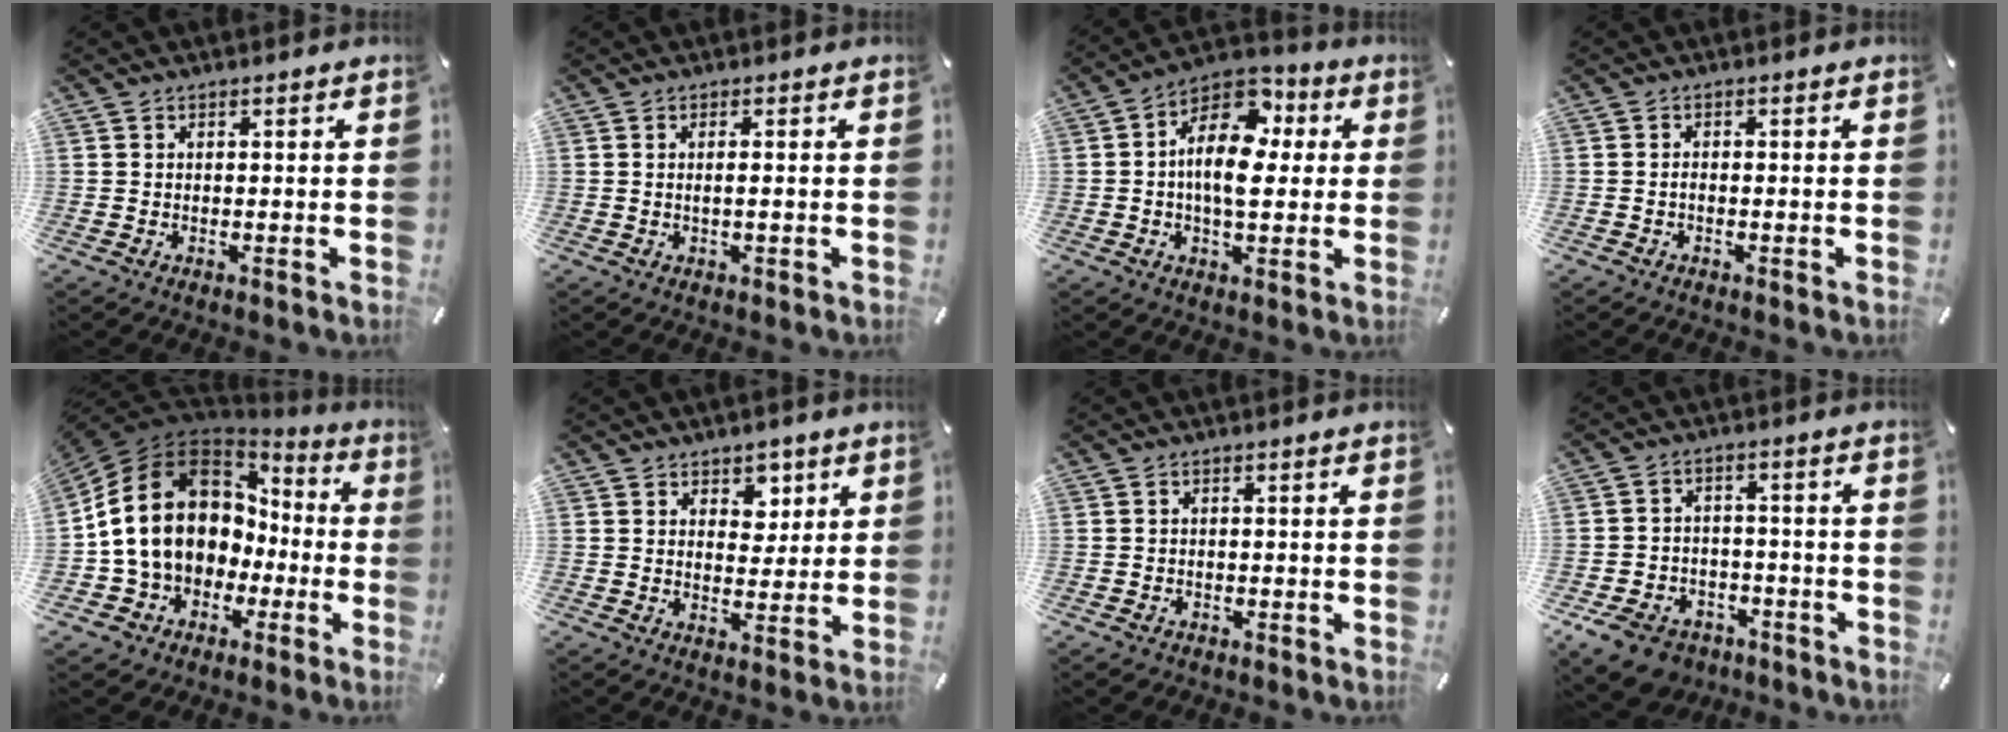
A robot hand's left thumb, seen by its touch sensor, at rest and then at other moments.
{"total": 1.5, "force": [0.0, 0.1, 1.5], "torque": [-0.028, -0.006, 0.000]}
{"total": 14.0, "force": [1.9, 9.0, 10.5], "torque": [-0.177, -0.017, 0.035]}
{"total": 0.9, "force": [-0.6, 0.3, 0.6], "torque": [-0.015, -0.002, -0.011]}
{"total": 17.2, "force": [1.1, 14.2, 9.6], "torque": [-0.211, 0.000, 0.020]}
{"total": 5.2, "force": [2.7, 4.1, 1.6], "torque": [0.001, -0.015, 0.039]}
{"total": 1.0, "force": [-0.5, 0.8, 0.2], "torque": [-0.005, 0.001, -0.013]}
{"total": 9.0, "force": [-5.8, 6.0, 3.4], "torque": [-0.068, 0.043, -0.102]}